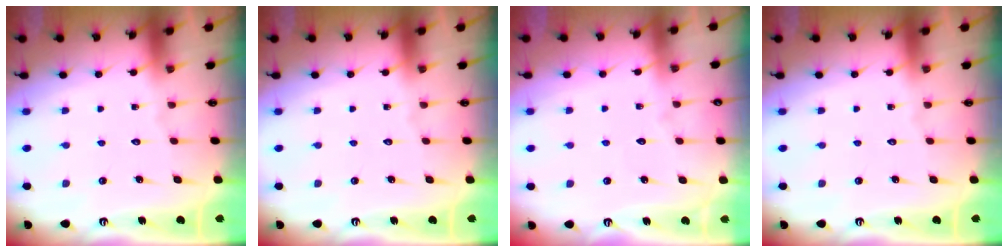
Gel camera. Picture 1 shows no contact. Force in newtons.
{"total": 0.0}
{"total": 3.9, "press": 3.9, "slide": 0.5}
{"total": 0.0}